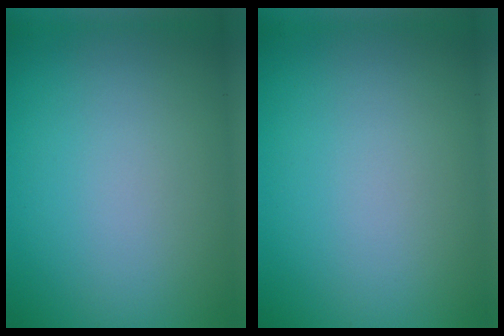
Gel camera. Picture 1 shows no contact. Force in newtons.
{"total": 0.0}